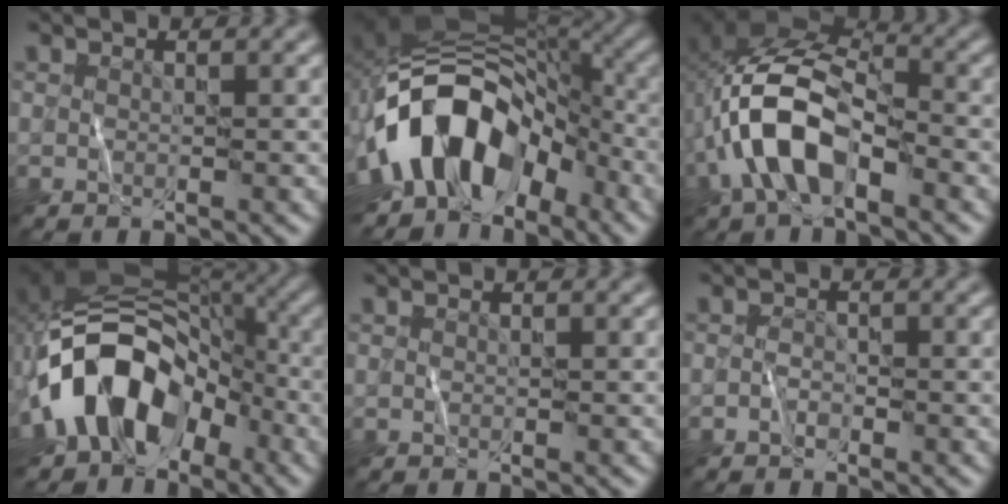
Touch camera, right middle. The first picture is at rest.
{"total": 14.3, "force": [-5.1, 9.7, 9.2], "torque": [-0.145, 0.000, -0.097]}
{"total": 9.8, "force": [-3.0, 5.4, 7.7], "torque": [-0.159, 0.007, -0.064]}
{"total": 13.0, "force": [-4.6, 9.3, 7.8], "torque": [-0.123, 0.011, -0.098]}
{"total": 0.0}
{"total": 0.9, "force": [-0.7, 0.5, 0.2], "torque": [-0.001, 0.004, -0.016]}